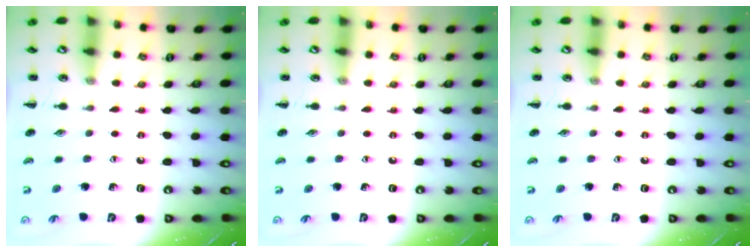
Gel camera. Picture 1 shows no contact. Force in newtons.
{"total": 0.0}
{"total": 0.0}